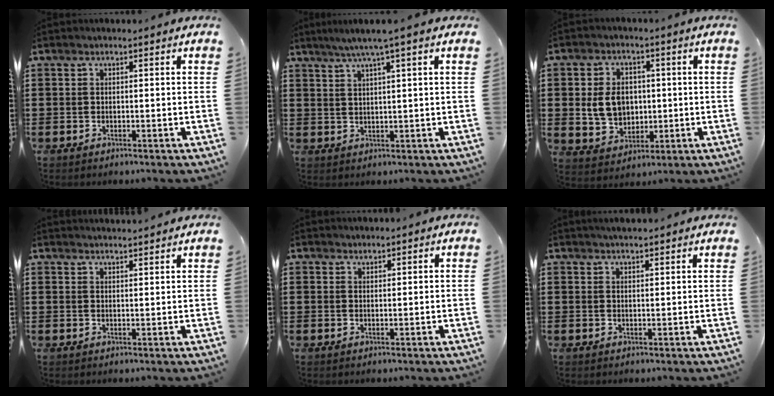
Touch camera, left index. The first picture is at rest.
{"total": 3.6, "force": [2.1, -0.4, 3.0], "torque": [-0.060, 0.000, 0.034]}
{"total": 6.9, "force": [0.4, 5.5, 4.0], "torque": [-0.092, 0.011, 0.004]}
{"total": 2.0, "force": [2.0, -0.2, -0.1], "torque": [-0.003, -0.004, 0.039]}
{"total": 1.3, "force": [1.3, 0.2, 0.0], "torque": [-0.001, 0.000, 0.025]}
{"total": 2.0, "force": [2.0, 0.0, 0.5], "torque": [-0.013, 0.001, 0.037]}